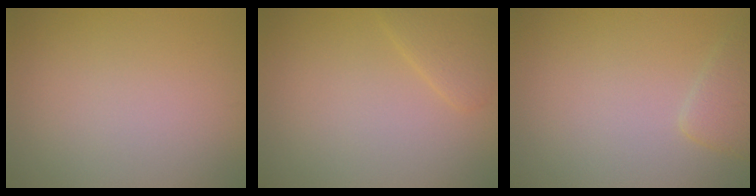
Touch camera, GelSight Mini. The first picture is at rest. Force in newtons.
{"total": 1.8, "press": 1.8, "slide": 0.1}
{"total": 2.1, "press": 2.1, "slide": 0.2}